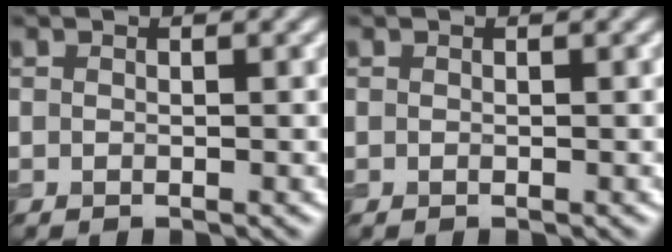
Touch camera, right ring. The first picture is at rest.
{"total": 0.0}